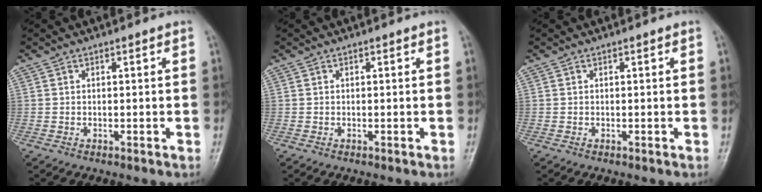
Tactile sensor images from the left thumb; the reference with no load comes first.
{"total": 0.0}
{"total": 0.0}